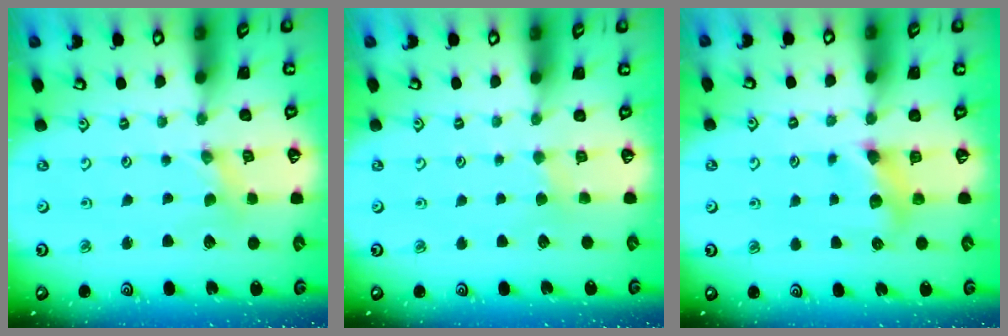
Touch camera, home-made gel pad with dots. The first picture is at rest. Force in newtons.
{"total": 2.0, "press": 2.0, "slide": 0.3}
{"total": 6.7, "press": 6.7, "slide": 0.3}